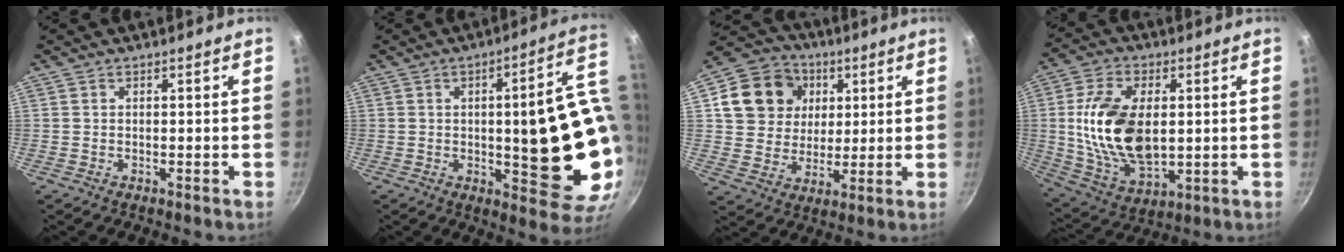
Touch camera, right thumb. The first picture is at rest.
{"total": 20.9, "force": [0.3, 6.3, 20.0], "torque": [-0.227, -0.011, 0.010]}
{"total": 14.6, "force": [4.3, 12.5, 6.1], "torque": [-0.089, 0.006, 0.068]}
{"total": 18.0, "force": [1.3, 10.6, 14.5], "torque": [-0.259, -0.006, 0.032]}